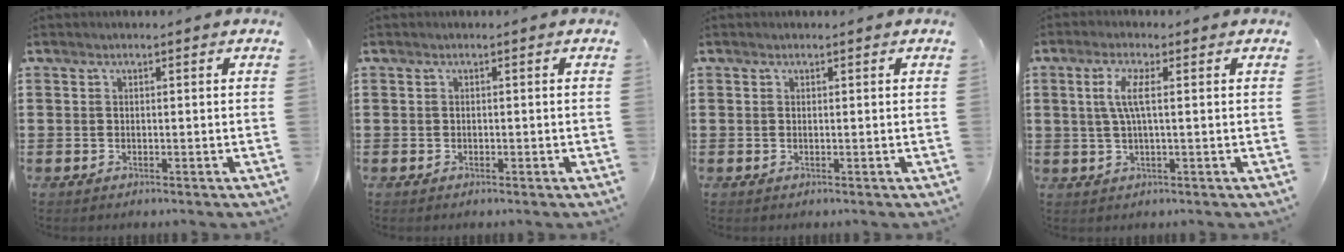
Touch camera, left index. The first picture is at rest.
{"total": 0.0}
{"total": 0.0}
{"total": 4.5, "force": [0.7, 0.7, 4.4], "torque": [-0.093, -0.002, 0.009]}